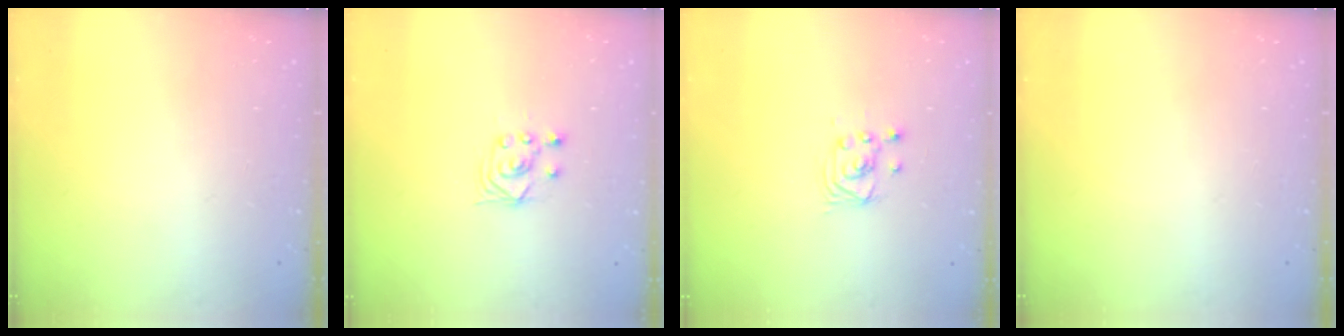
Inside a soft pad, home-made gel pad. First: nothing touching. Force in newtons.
{"total": 2.5, "press": 2.2, "slide": 1.2}
{"total": 2.5, "press": 2.5, "slide": 0.2}
{"total": 0.0}